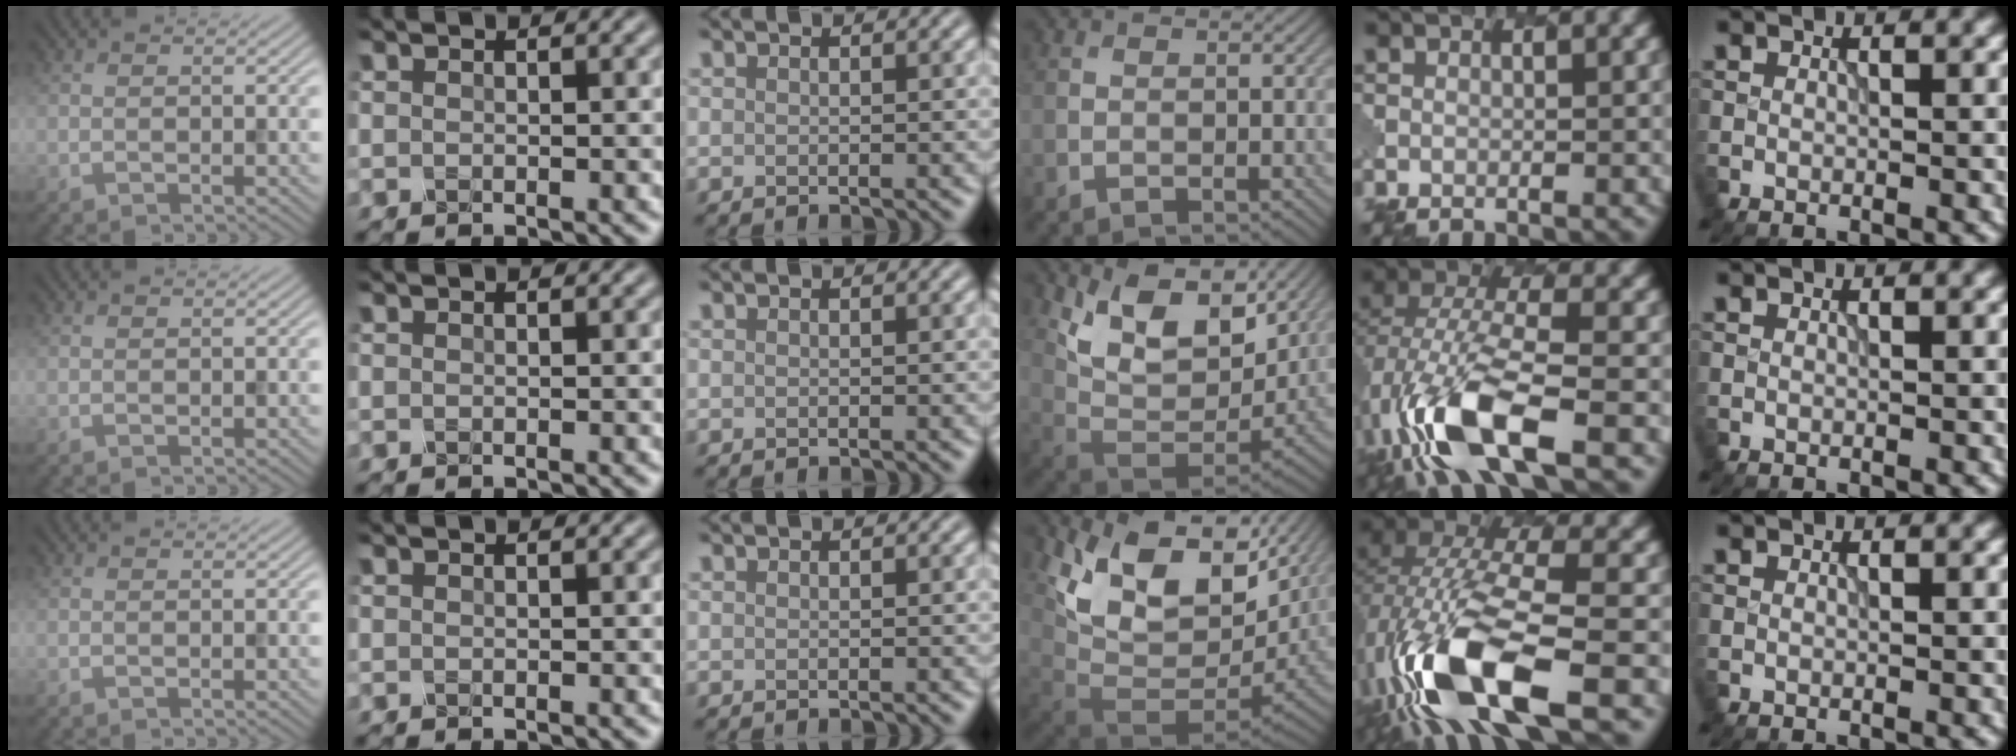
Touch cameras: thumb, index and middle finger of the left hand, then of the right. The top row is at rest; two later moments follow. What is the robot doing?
{"motion": "insert", "object": "pen bag"}